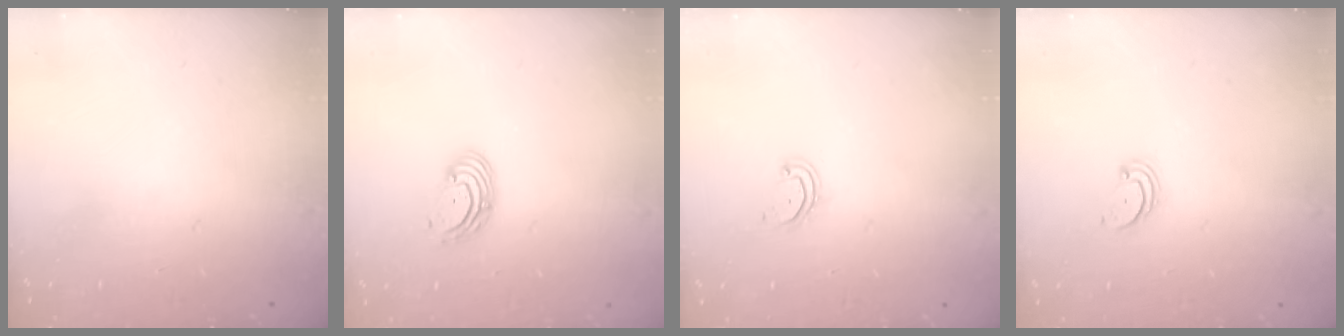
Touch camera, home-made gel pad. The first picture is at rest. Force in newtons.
{"total": 2.8, "press": 2.8, "slide": 0.2}
{"total": 2.5, "press": 2.5, "slide": 0.2}
{"total": 2.2, "press": 2.2, "slide": 0.2}